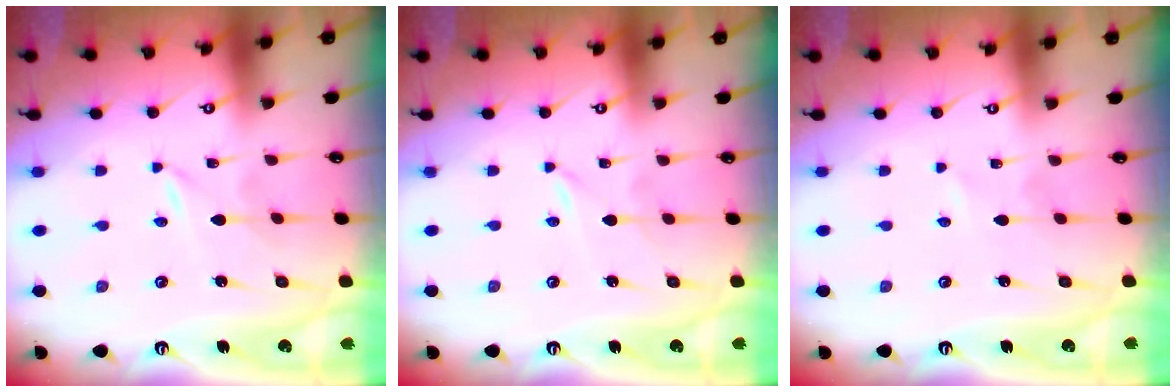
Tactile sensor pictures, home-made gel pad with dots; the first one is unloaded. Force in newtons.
{"total": 0.0}
{"total": 0.9, "press": 0.9, "slide": 0.2}